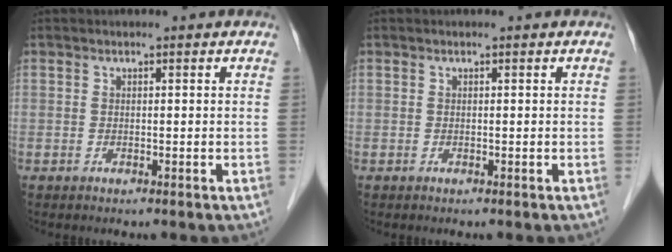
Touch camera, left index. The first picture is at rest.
{"total": 0.0}